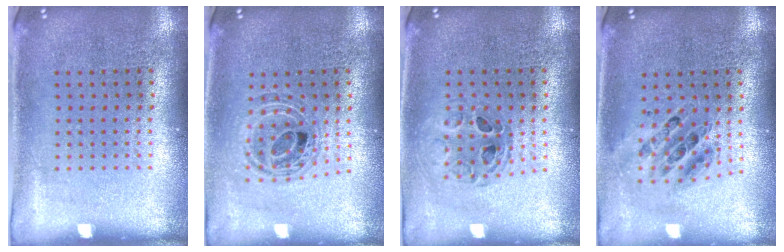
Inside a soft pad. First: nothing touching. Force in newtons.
{"total": 0.9, "press": 0.9, "slide": 0.2}
{"total": 0.8, "press": 0.7, "slide": 0.2}
{"total": 0.6, "press": 0.6, "slide": 0.0}